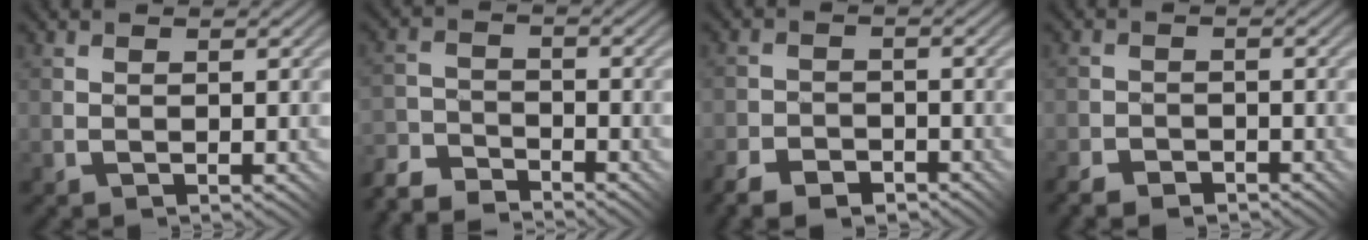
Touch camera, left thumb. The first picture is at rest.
{"total": 6.4, "force": [-6.1, 1.6, 1.4], "torque": [-0.029, 0.000, -0.121]}
{"total": 4.8, "force": [-3.9, 2.1, 1.9], "torque": [-0.039, -0.001, -0.075]}
{"total": 3.2, "force": [-2.8, 1.2, 1.0], "torque": [-0.022, 0.004, -0.054]}